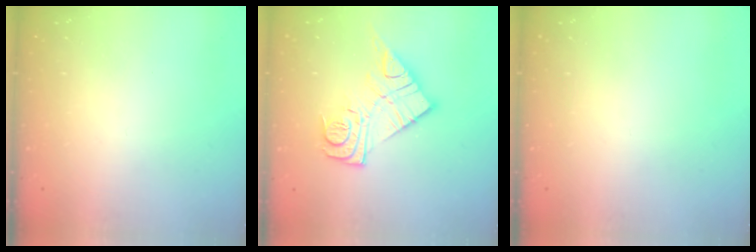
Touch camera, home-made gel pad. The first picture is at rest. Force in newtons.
{"total": 16.3, "press": 16.2, "slide": 1.4}
{"total": 0.0}